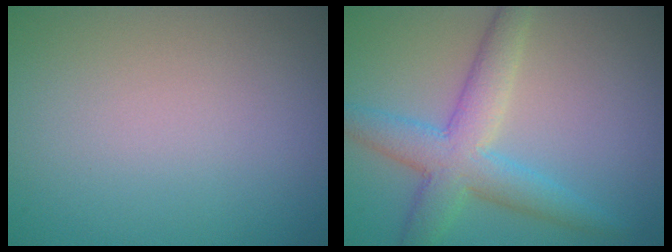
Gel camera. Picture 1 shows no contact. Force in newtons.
{"total": 5.4, "press": 5.4, "slide": 0.1}